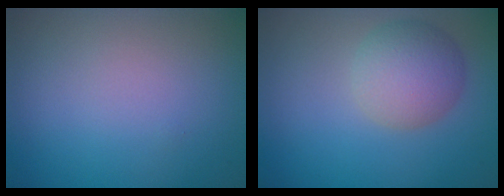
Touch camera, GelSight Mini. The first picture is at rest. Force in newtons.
{"total": 3.9, "press": 3.8, "slide": 0.2}